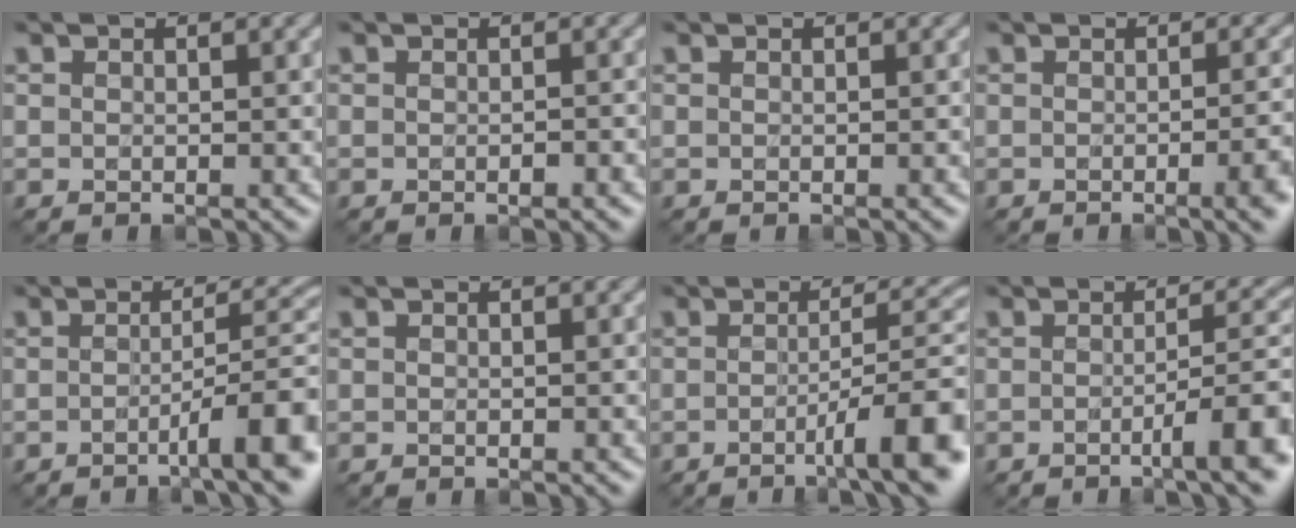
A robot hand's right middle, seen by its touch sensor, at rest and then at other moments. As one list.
[{"total": 1.2, "force": [-0.4, 0.3, 1.0], "torque": [-0.010, -0.003, -0.004]}, {"total": 0.5, "force": [-0.1, 0.2, 0.5], "torque": [0.001, 0.000, 0.000]}, {"total": 4.3, "force": [-1.2, 1.5, 3.9], "torque": [-0.034, -0.004, -0.014]}, {"total": 6.8, "force": [-2.4, 1.2, 6.2], "torque": [-0.079, 0.008, -0.042]}, {"total": 0.0}, {"total": 7.6, "force": [-2.6, 1.4, 7.0], "torque": [-0.088, 0.007, -0.042]}, {"total": 5.5, "force": [-1.7, 0.9, 5.2], "torque": [-0.067, 0.004, -0.031]}]